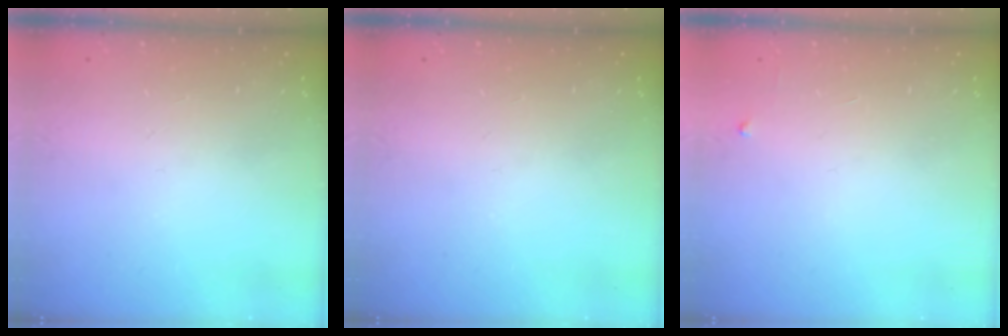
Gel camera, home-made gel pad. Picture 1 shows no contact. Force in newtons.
{"total": 0.0}
{"total": 2.6, "press": 2.6, "slide": 0.4}